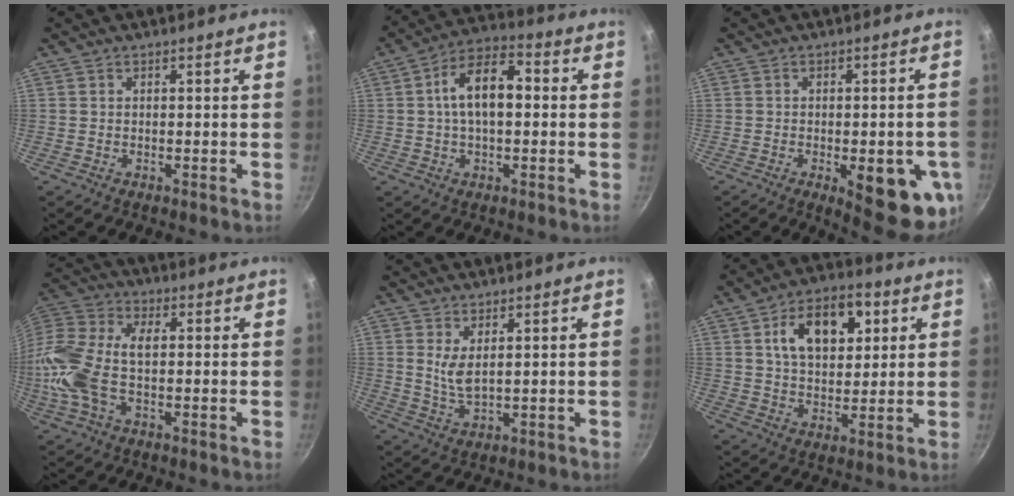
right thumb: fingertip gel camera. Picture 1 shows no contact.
{"total": 11.2, "force": [1.0, 6.0, 9.4], "torque": [-0.157, 0.029, 0.009]}
{"total": 14.4, "force": [-4.9, 5.3, 12.4], "torque": [-0.119, 0.006, -0.046]}
{"total": 16.0, "force": [-1.2, 8.7, 13.4], "torque": [-0.324, 0.024, -0.023]}
{"total": 3.9, "force": [1.4, 1.2, 3.4], "torque": [-0.069, -0.017, 0.038]}
{"total": 13.8, "force": [4.7, 8.2, 10.1], "torque": [-0.131, -0.003, 0.076]}